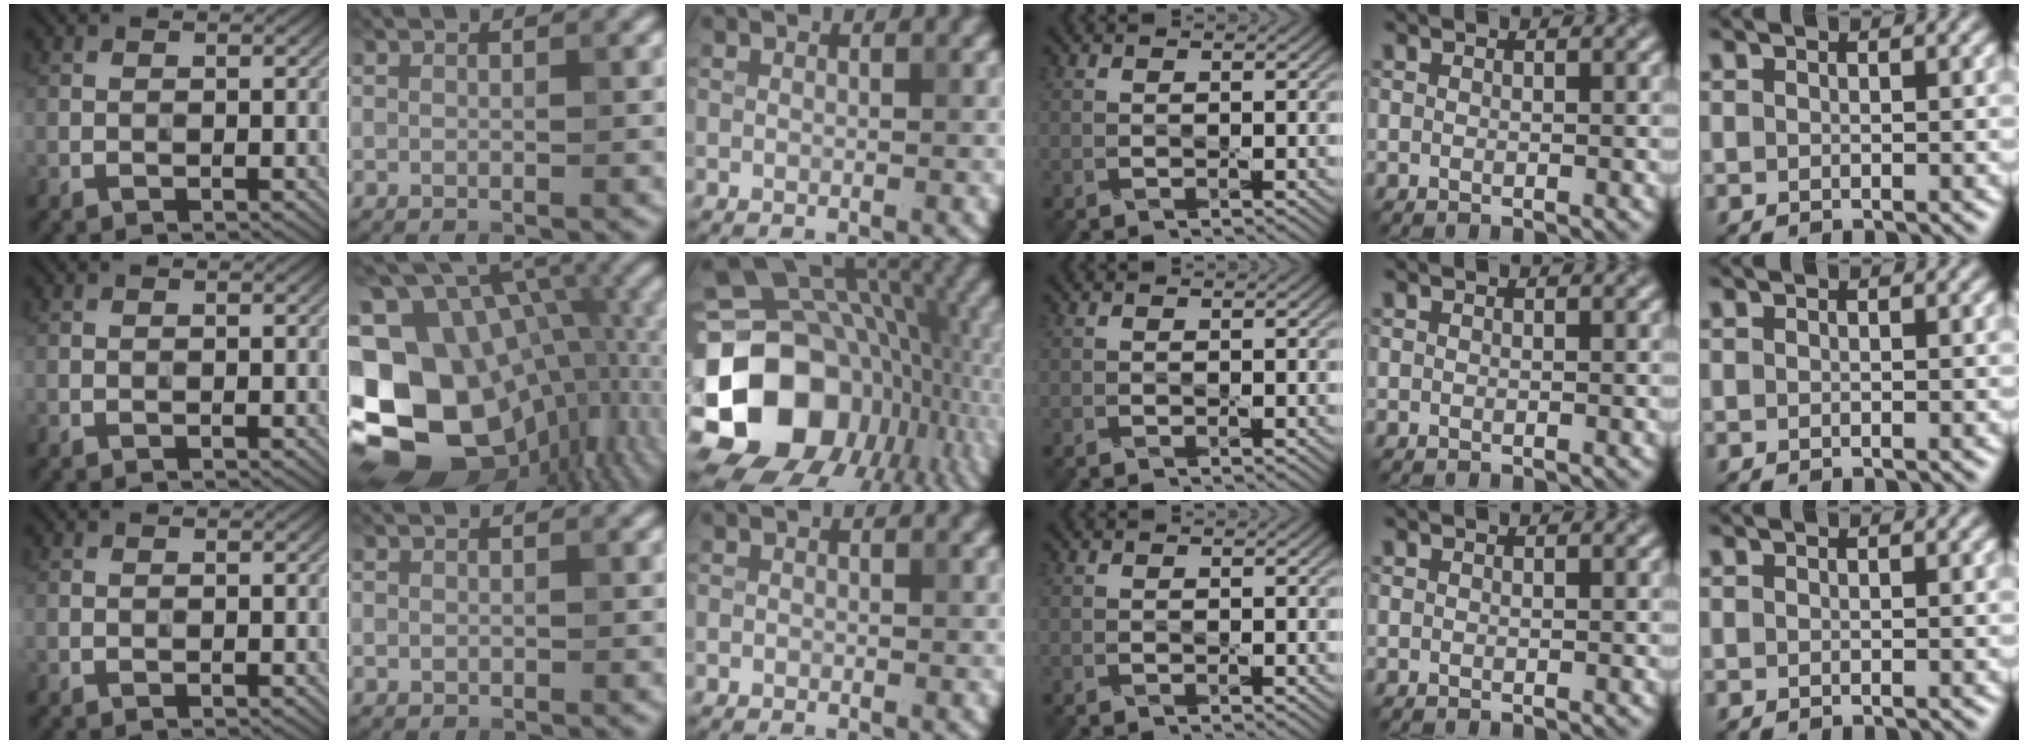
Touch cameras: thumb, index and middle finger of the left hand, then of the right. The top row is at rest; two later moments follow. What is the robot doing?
{"motion": "press", "object": "button"}